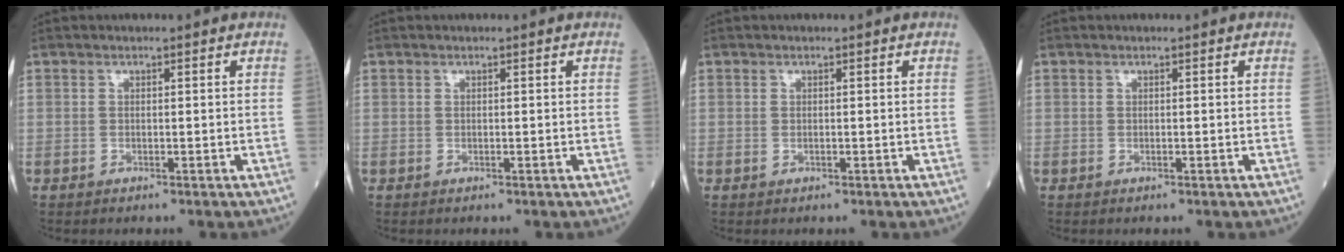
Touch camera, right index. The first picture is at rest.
{"total": 0.0}
{"total": 0.0}
{"total": 0.0}